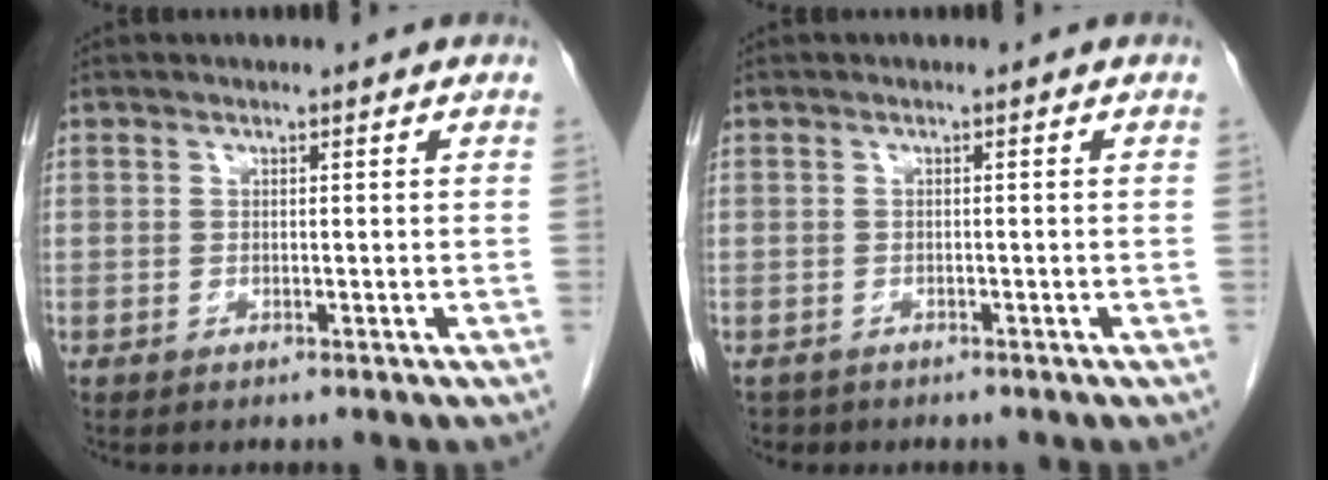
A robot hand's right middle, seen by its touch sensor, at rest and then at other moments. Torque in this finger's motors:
{"motor_torque": [0.07, -0.03, -0.01, 0.00]}